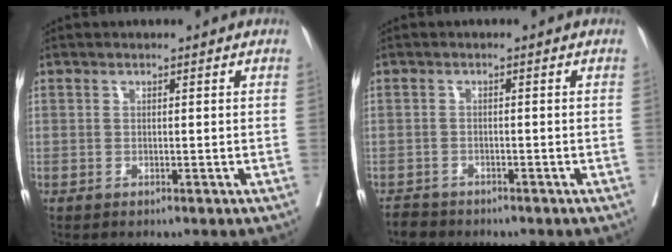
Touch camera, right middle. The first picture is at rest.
{"total": 2.5, "force": [-2.3, 1.0, -0.1], "torque": [-0.003, -0.002, -0.042]}